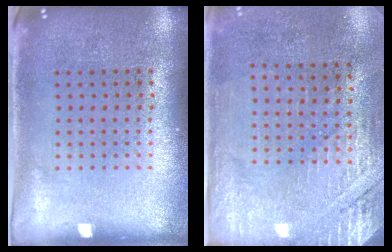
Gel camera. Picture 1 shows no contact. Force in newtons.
{"total": 2.7, "press": 2.5, "slide": 1.1}